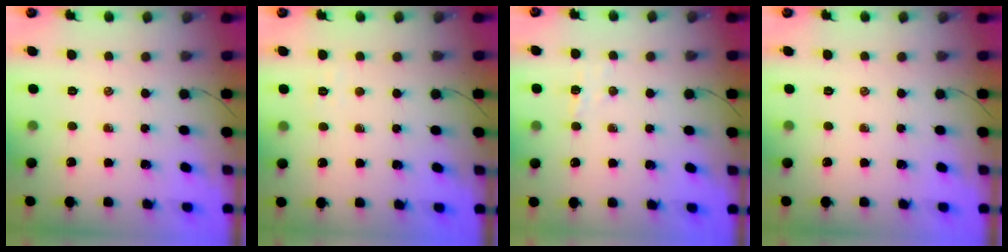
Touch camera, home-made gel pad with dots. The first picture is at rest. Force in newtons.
{"total": 2.8, "press": 2.7, "slide": 0.8}
{"total": 2.5, "press": 2.4, "slide": 0.7}
{"total": 0.0}